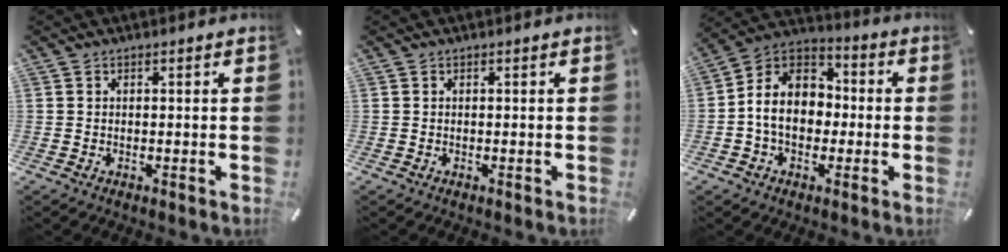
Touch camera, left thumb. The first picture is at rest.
{"total": 0.0}
{"total": 10.8, "force": [-1.8, 8.9, 5.8], "torque": [-0.137, 0.013, -0.038]}